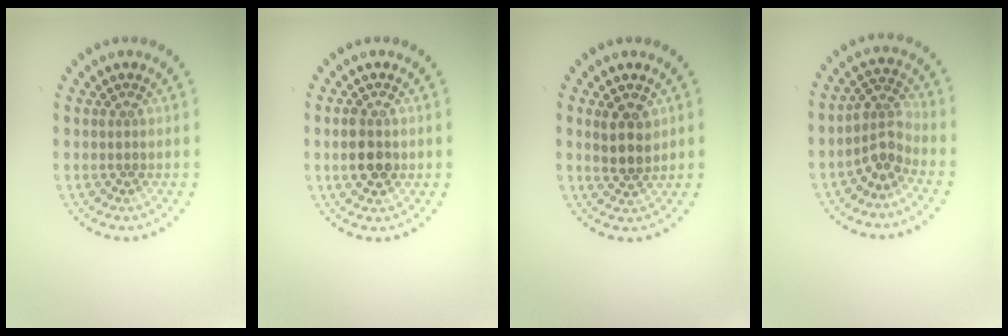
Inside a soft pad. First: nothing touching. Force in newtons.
{"total": 2.9, "press": 2.9, "slide": 0.2}
{"total": 2.6, "press": 2.4, "slide": 1.0}
{"total": 2.8, "press": 2.1, "slide": 1.8}